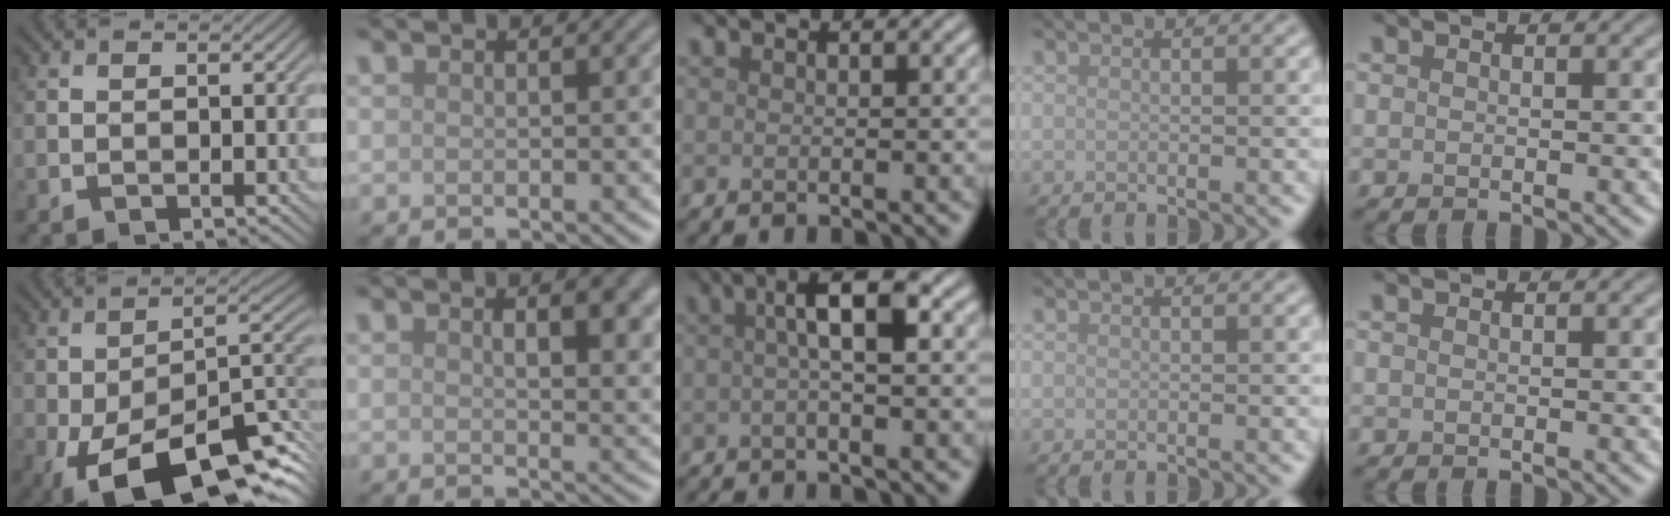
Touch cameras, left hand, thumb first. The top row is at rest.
{"thumb": {"total": 19.0, "force": [-9.5, 8.6, 14.1], "torque": [-0.221, -0.031, -0.149]}, "index": {"total": 5.9, "force": [1.8, 2.7, 4.9], "torque": [-0.055, -0.003, 0.030]}, "middle": {"total": 4.5, "force": [0.5, 1.0, 4.4], "torque": [-0.065, 0.014, 0.001]}}